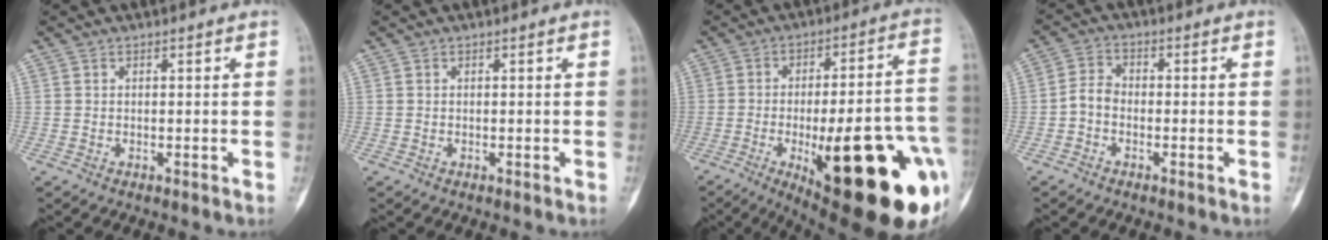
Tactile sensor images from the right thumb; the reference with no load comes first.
{"total": 0.0}
{"total": 32.3, "force": [-9.6, 9.4, 29.3], "torque": [-0.315, 0.011, -0.120]}
{"total": 3.9, "force": [-1.4, 3.0, 2.2], "torque": [-0.030, 0.015, -0.038]}